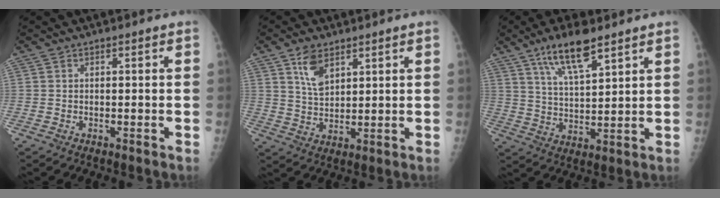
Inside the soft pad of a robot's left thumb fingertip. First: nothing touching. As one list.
[{"total": 6.4, "force": [3.6, 3.5, 3.9], "torque": [-0.053, -0.022, 0.074]}, {"total": 10.3, "force": [6.8, 3.0, 7.2], "torque": [-0.114, -0.030, 0.128]}]